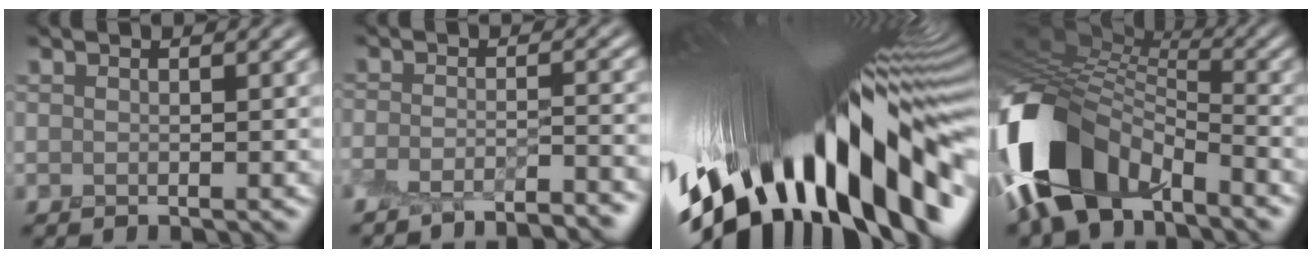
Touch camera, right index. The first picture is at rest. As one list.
[{"total": 5.7, "force": [-5.4, 0.7, 1.8], "torque": [-0.030, -0.002, -0.081]}, {"total": 20.4, "force": [-3.8, 6.0, 19.2], "torque": [-0.307, -0.049, -0.061]}, {"total": 11.9, "force": [-6.1, 7.0, 7.5], "torque": [-0.156, -0.004, -0.120]}]